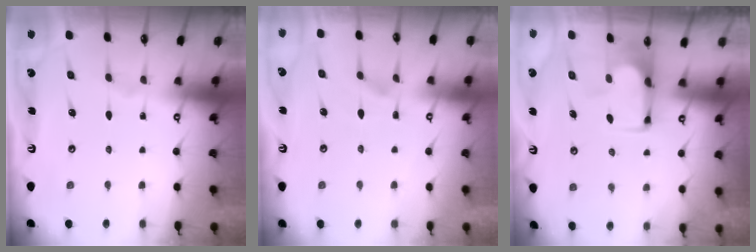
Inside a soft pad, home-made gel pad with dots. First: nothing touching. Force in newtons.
{"total": 2.4, "press": 2.1, "slide": 1.2}
{"total": 3.2, "press": 3.1, "slide": 0.5}